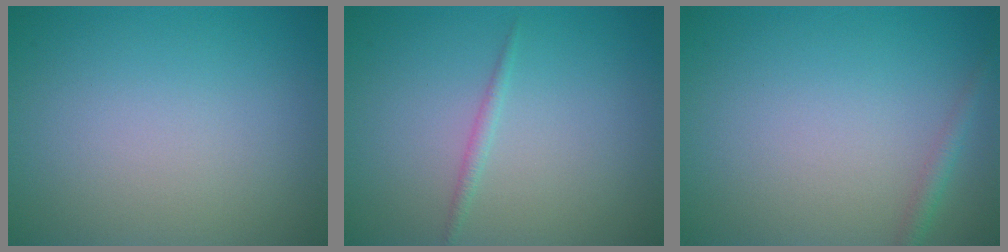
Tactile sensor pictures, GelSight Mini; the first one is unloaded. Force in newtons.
{"total": 0.8, "press": 0.8, "slide": 0.0}
{"total": 1.3, "press": 1.2, "slide": 0.1}